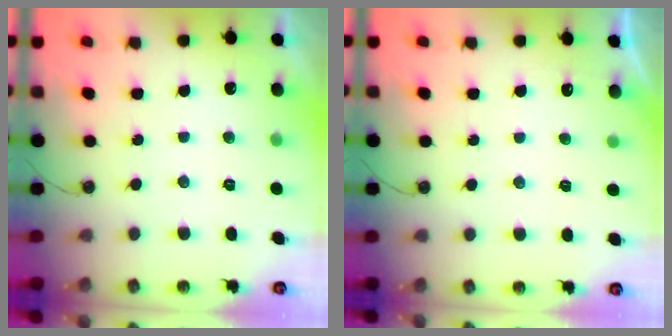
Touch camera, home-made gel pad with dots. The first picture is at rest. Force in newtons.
{"total": 3.1, "press": 3.1, "slide": 0.4}